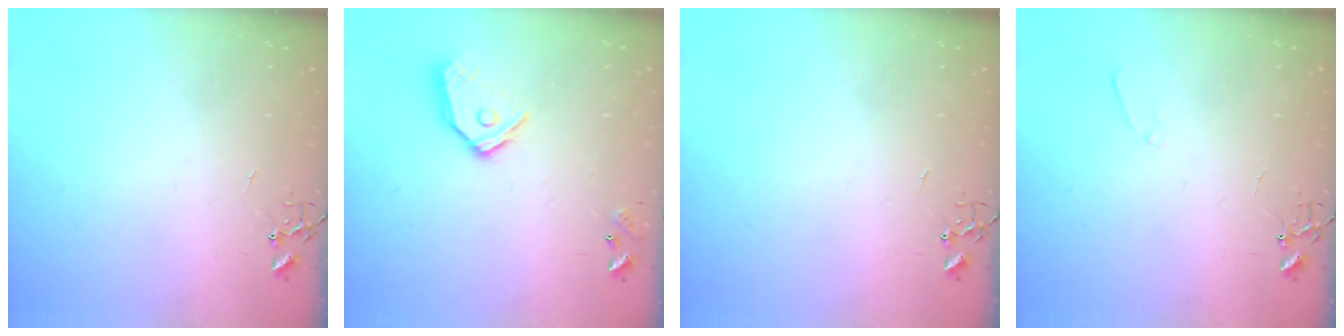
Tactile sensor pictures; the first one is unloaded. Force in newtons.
{"total": 12.1, "press": 12.0, "slide": 1.5}
{"total": 0.0}
{"total": 4.8, "press": 4.7, "slide": 0.7}